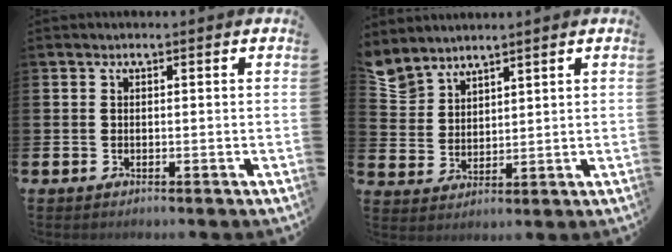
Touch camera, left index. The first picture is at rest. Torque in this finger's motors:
{"motor_torque": [0.57, -1.57, 0.08, 0.02]}